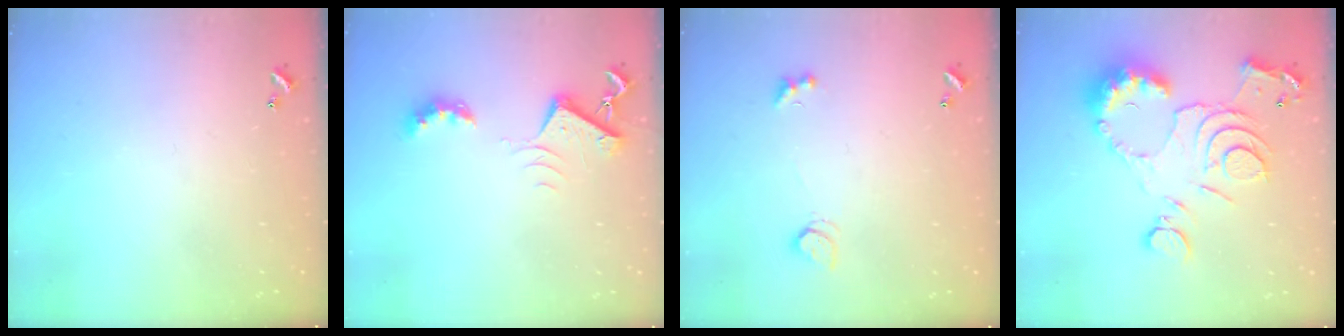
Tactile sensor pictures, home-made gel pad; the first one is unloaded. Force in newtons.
{"total": 8.5, "press": 8.4, "slide": 1.3}
{"total": 2.7, "press": 2.4, "slide": 1.3}
{"total": 15.0, "press": 15.0, "slide": 1.6}